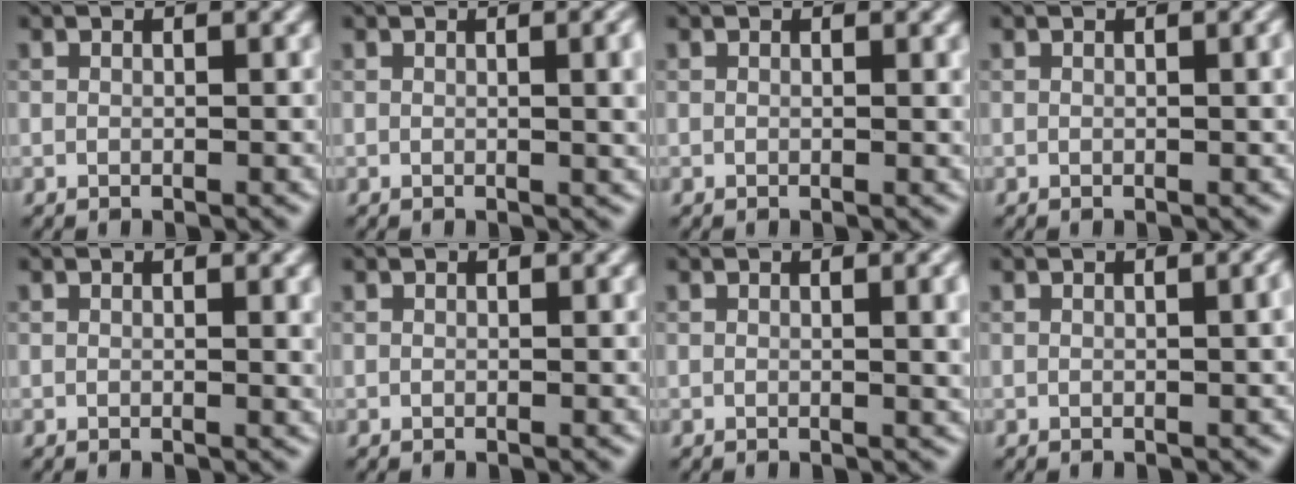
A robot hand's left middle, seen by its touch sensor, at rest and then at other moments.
{"total": 3.8, "force": [0.5, 1.3, 3.6], "torque": [-0.036, 0.009, 0.004]}
{"total": 0.0}
{"total": 1.5, "force": [0.2, 0.4, 1.5], "torque": [-0.016, 0.004, 0.000]}
{"total": 1.0, "force": [0.3, 0.3, 1.0], "torque": [-0.008, -0.001, 0.002]}
{"total": 0.0}
{"total": 3.5, "force": [0.5, 1.1, 3.2], "torque": [-0.033, 0.006, 0.004]}
{"total": 2.0, "force": [0.2, 0.6, 1.8], "torque": [-0.015, 0.007, -0.001]}